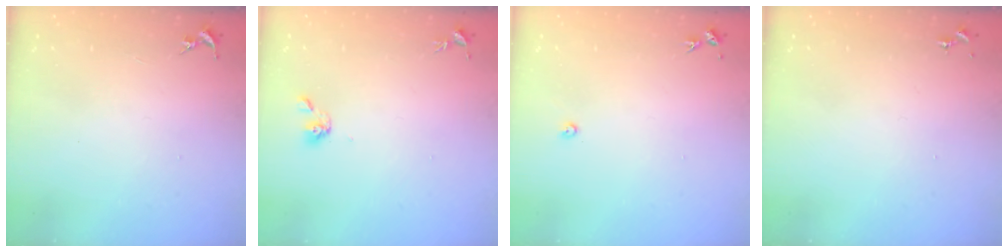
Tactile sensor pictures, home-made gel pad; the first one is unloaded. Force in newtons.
{"total": 5.2, "press": 4.6, "slide": 2.3}
{"total": 2.2, "press": 2.2, "slide": 0.3}
{"total": 0.0}